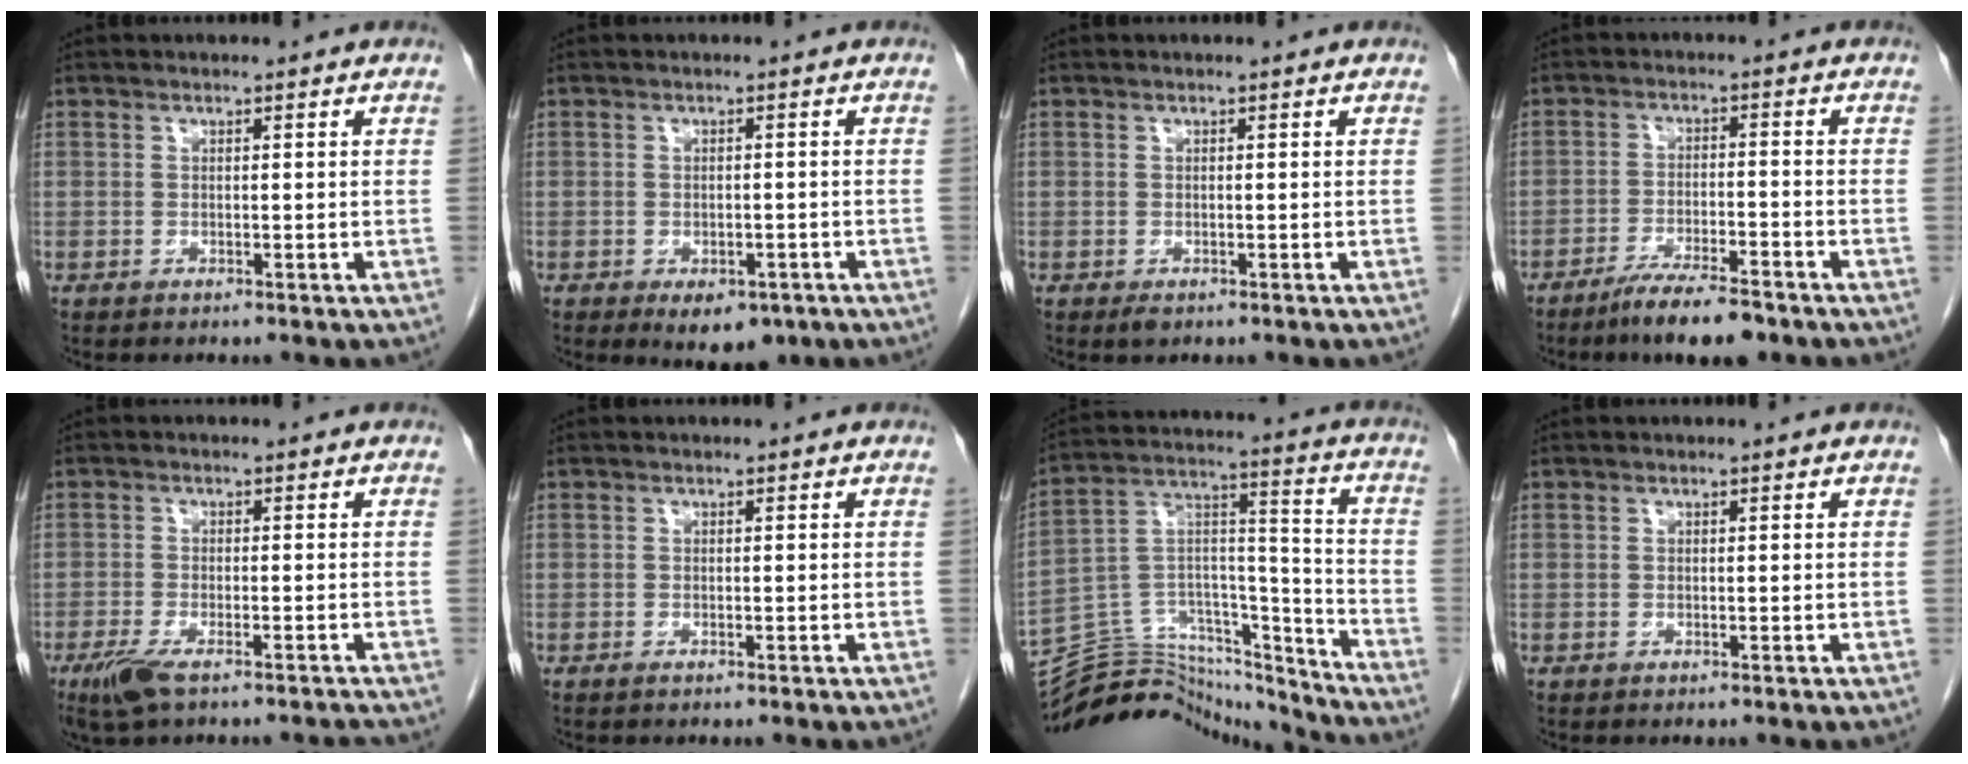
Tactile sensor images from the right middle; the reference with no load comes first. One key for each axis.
{"total": 5.6, "fx": -3.3, "fy": 2.9, "fz": 3.4, "tx": -0.037, "ty": -0.002, "tz": -0.039}
{"total": 1.0, "fx": -0.6, "fy": 0.5, "fz": 0.7, "tx": -0.010, "ty": -0.001, "tz": -0.004}
{"total": 8.2, "fx": -6.3, "fy": 1.2, "fz": 5.2, "tx": -0.084, "ty": -0.015, "tz": -0.104}
{"total": 7.0, "fx": -5.5, "fy": 1.5, "fz": 4.1, "tx": -0.070, "ty": -0.013, "tz": -0.094}
{"total": 0.6, "fx": -0.5, "fy": 0.1, "fz": 0.4, "tx": -0.009, "ty": -0.001, "tz": -0.007}
{"total": 22.5, "fx": -21.6, "fy": 4.6, "fz": 4.1, "tx": -0.104, "ty": 0.042, "tz": -0.344}
{"total": 0.0}